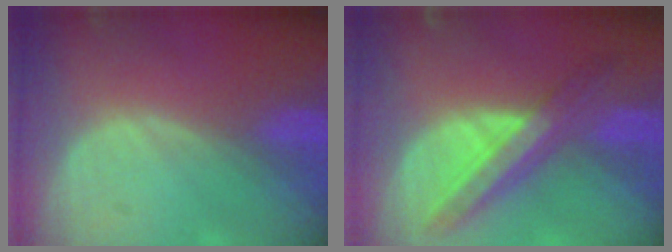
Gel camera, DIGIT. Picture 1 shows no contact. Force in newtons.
{"total": 8.0, "press": 7.1, "slide": 3.7}